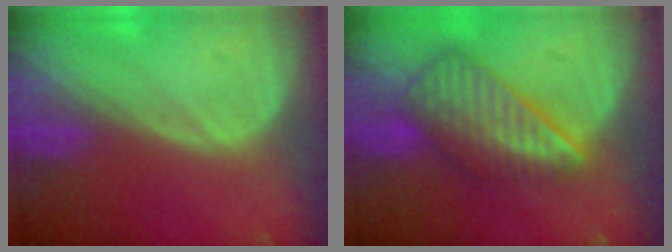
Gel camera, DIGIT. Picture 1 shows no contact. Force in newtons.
{"total": 8.8, "press": 7.7, "slide": 4.4}